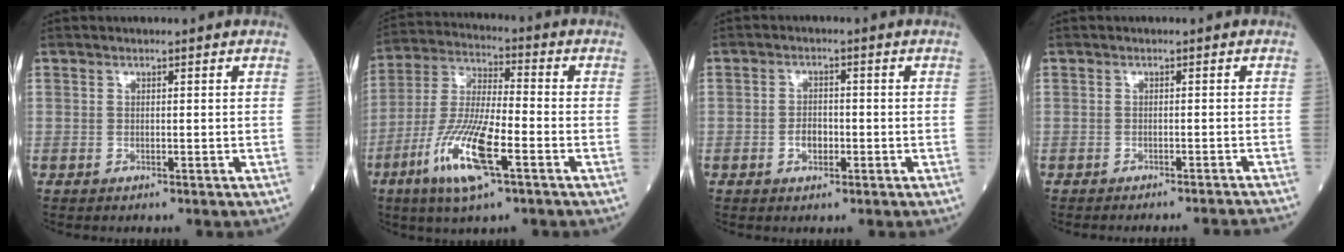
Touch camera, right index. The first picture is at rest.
{"total": 13.6, "force": [-6.0, 2.3, 12.0], "torque": [-0.247, -0.017, -0.113]}
{"total": 2.7, "force": [-0.8, 1.6, 1.9], "torque": [-0.029, 0.005, -0.013]}
{"total": 7.4, "force": [-7.2, -0.9, 1.6], "torque": [-0.006, -0.012, -0.079]}